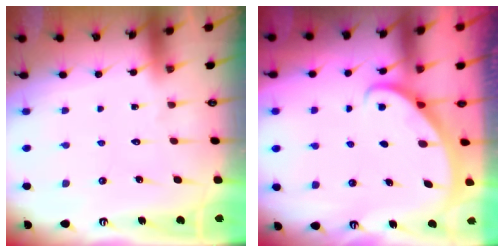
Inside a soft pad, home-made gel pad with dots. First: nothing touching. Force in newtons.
{"total": 2.6, "press": 2.6, "slide": 0.1}